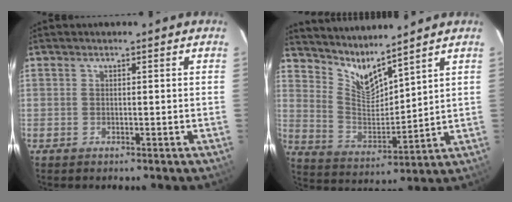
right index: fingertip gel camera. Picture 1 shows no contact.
{"total": 8.9, "force": [8.1, 0.6, 3.5], "torque": [-0.070, -0.022, 0.164]}